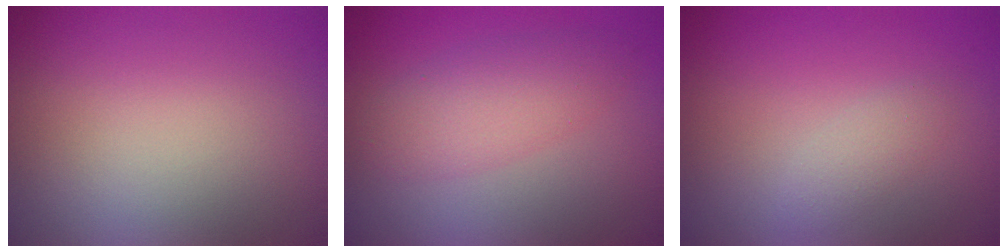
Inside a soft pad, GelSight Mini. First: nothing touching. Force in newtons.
{"total": 3.7, "press": 3.7, "slide": 0.1}
{"total": 1.3, "press": 1.3, "slide": 0.1}